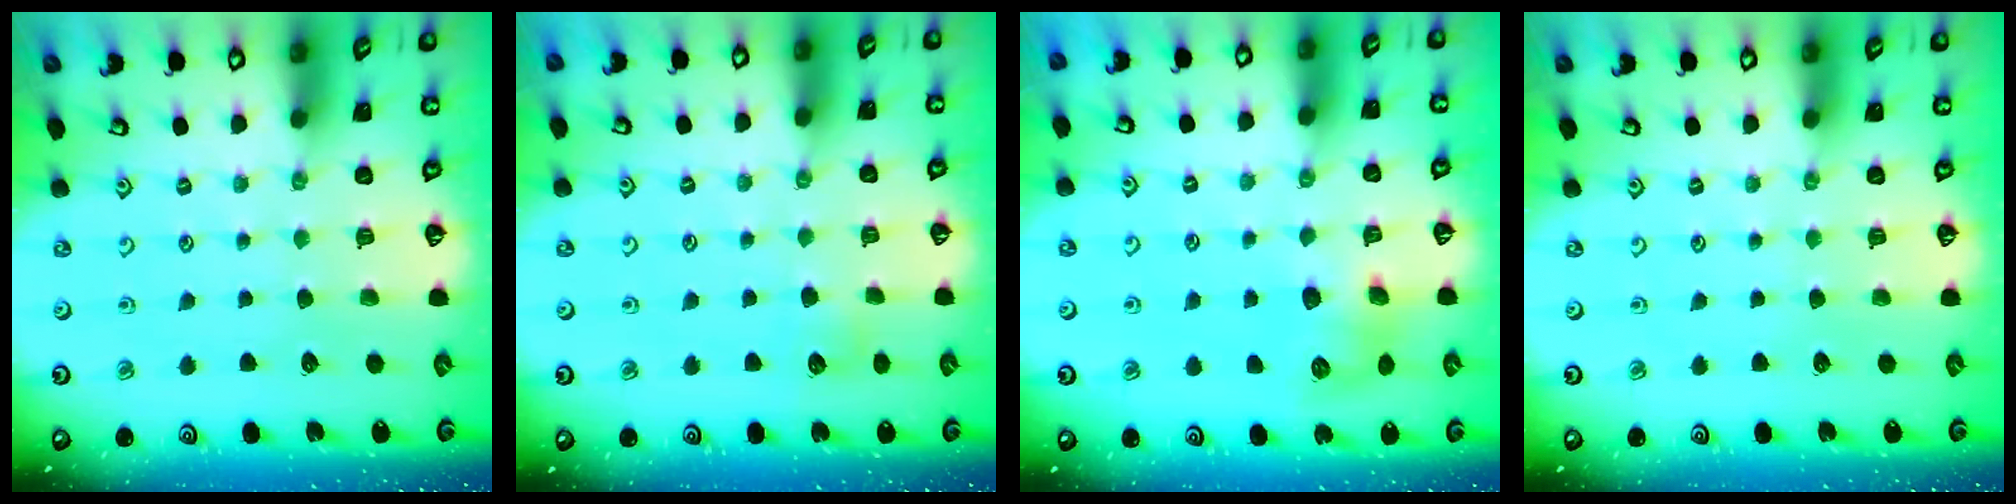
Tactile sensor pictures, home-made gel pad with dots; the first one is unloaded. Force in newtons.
{"total": 3.7, "press": 3.7, "slide": 0.4}
{"total": 8.5, "press": 8.5, "slide": 0.4}
{"total": 0.0}